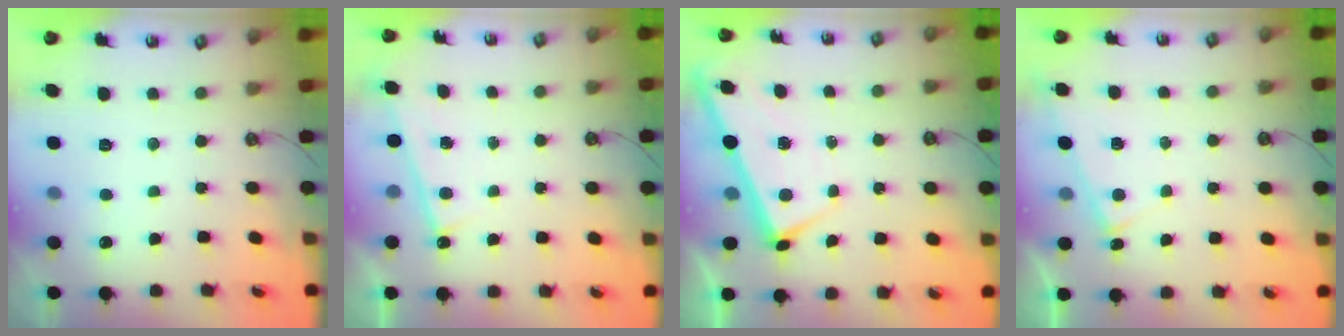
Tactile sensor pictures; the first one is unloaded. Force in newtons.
{"total": 0.8, "press": 0.7, "slide": 0.4}
{"total": 1.7, "press": 1.7, "slide": 0.1}
{"total": 5.8, "press": 5.8, "slide": 0.2}